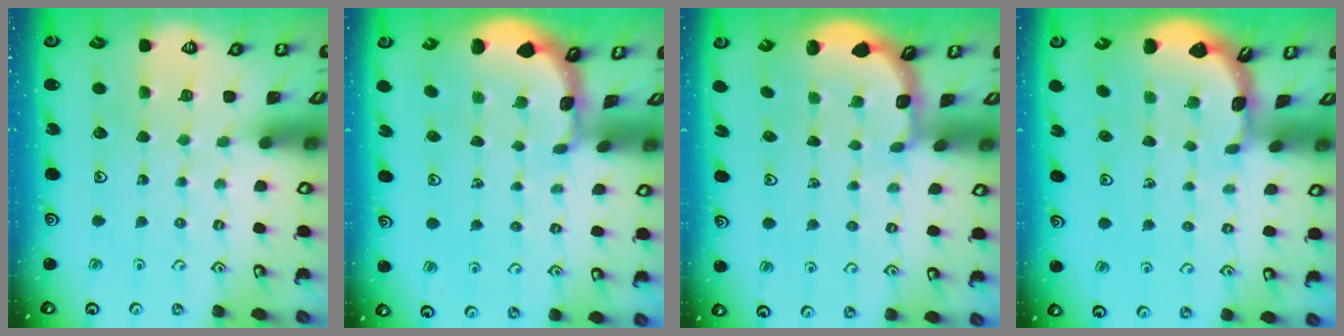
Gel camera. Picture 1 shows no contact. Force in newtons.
{"total": 1.2, "press": 1.2, "slide": 0.1}
{"total": 1.9, "press": 1.8, "slide": 0.4}
{"total": 1.8, "press": 1.8, "slide": 0.2}